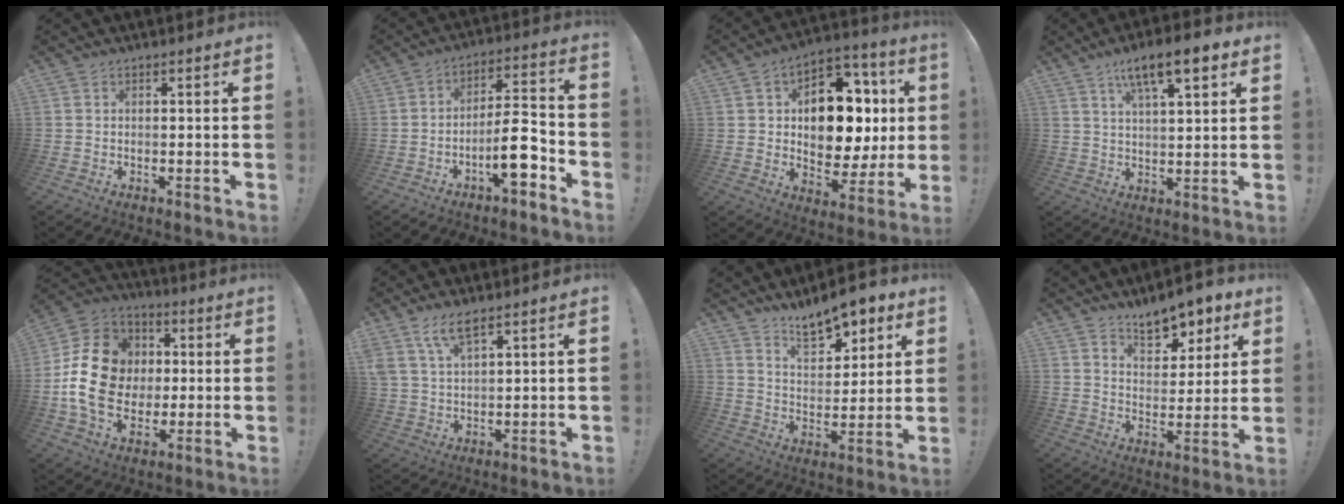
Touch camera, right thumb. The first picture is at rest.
{"total": 12.1, "force": [-5.9, 3.8, 9.9], "torque": [-0.155, 0.034, -0.097]}
{"total": 16.7, "force": [2.0, 12.1, 11.2], "torque": [-0.158, 0.005, 0.044]}
{"total": 11.7, "force": [6.7, 3.1, 9.0], "torque": [-0.143, -0.024, 0.110]}
{"total": 19.5, "force": [0.1, 16.1, 10.9], "torque": [-0.174, 0.020, 0.021]}
{"total": 6.6, "force": [4.6, 2.1, 4.2], "torque": [-0.081, -0.016, 0.087]}
{"total": 12.1, "force": [9.1, 5.3, 6.0], "torque": [-0.082, -0.059, 0.163]}
{"total": 10.5, "force": [7.8, 5.3, 4.6], "torque": [-0.055, -0.055, 0.143]}